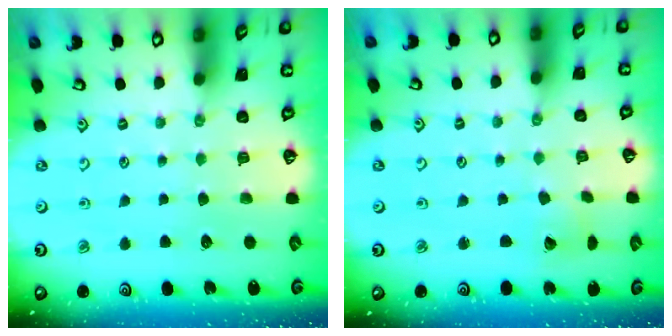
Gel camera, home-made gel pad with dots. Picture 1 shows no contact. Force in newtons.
{"total": 2.6, "press": 2.6, "slide": 0.3}